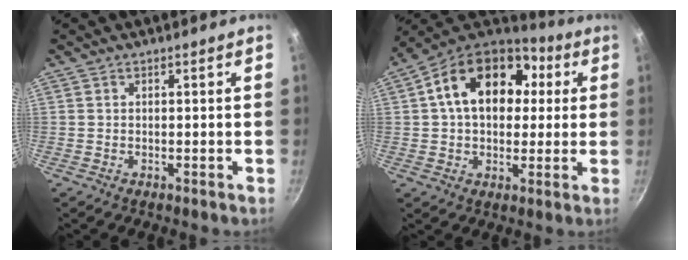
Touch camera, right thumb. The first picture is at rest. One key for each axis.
{"total": 19.9, "fx": 4.4, "fy": 14.0, "fz": 13.5, "tx": -0.200, "ty": 0.027, "tz": 0.058}